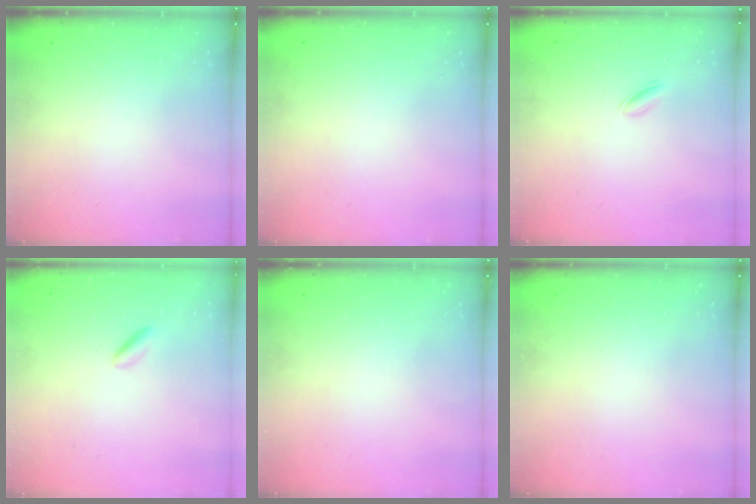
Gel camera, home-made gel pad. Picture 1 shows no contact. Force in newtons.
{"total": 0.0}
{"total": 2.3, "press": 2.3, "slide": 0.6}
{"total": 0.9, "press": 0.7, "slide": 0.6}
{"total": 0.0}
{"total": 0.0}